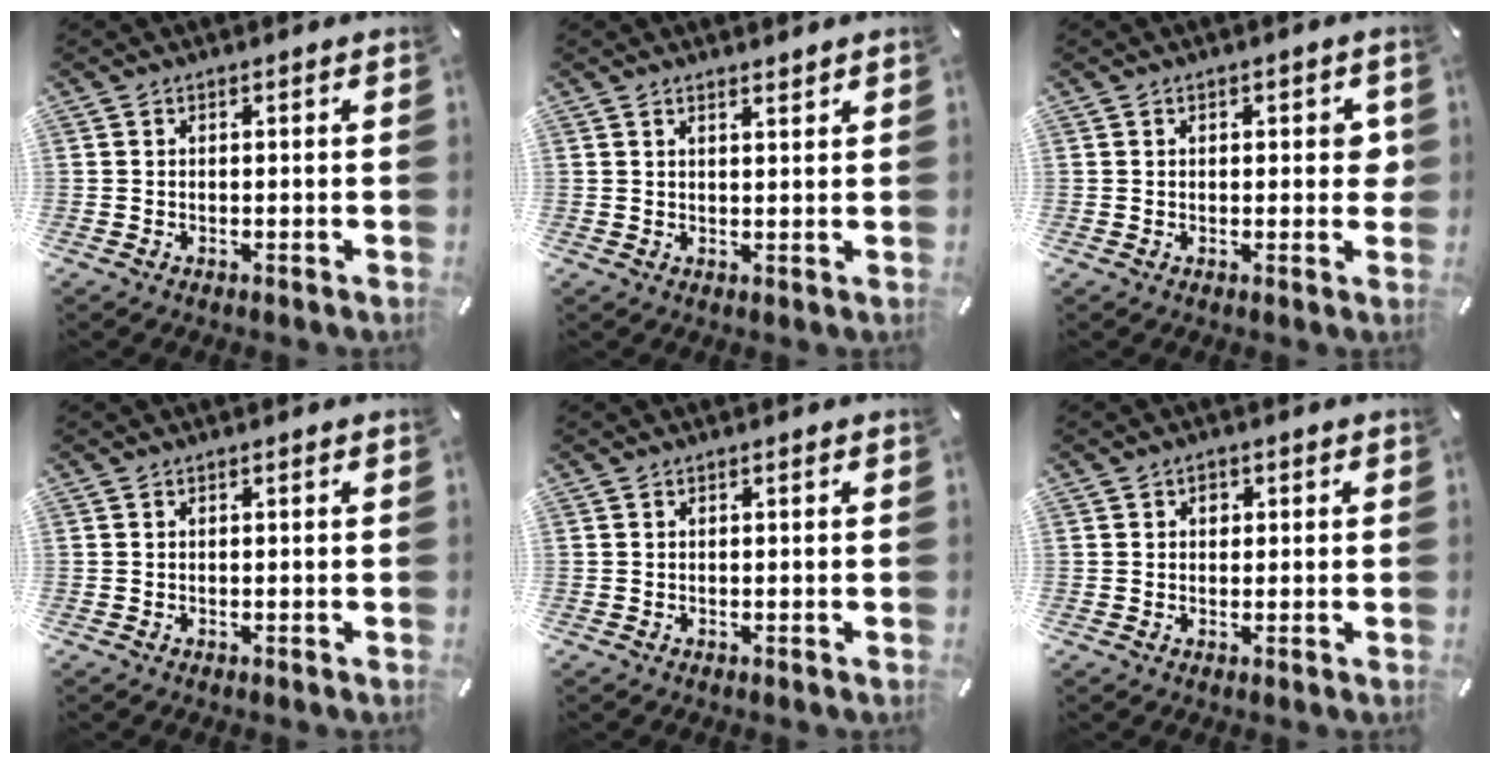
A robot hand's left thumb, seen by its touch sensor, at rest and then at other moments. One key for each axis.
{"total": 1.7, "fx": 1.6, "fy": 0.1, "fz": 0.4, "tx": -0.008, "ty": -0.007, "tz": 0.031}
{"total": 3.1, "fx": 0.3, "fy": 1.7, "fz": 2.6, "tx": -0.026, "ty": 0.000, "tz": -0.001}
{"total": 0.0}
{"total": 0.0}
{"total": 1.7, "fx": 0.3, "fy": 1.5, "fz": 0.8, "tx": -0.001, "ty": 0.003, "tz": 0.000}